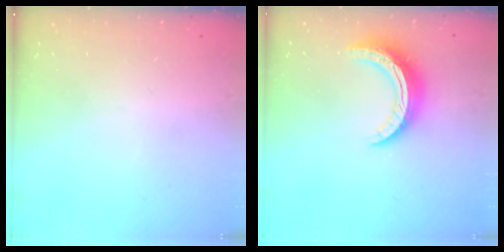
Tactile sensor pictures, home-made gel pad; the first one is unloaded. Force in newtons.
{"total": 12.9, "press": 12.9, "slide": 0.3}